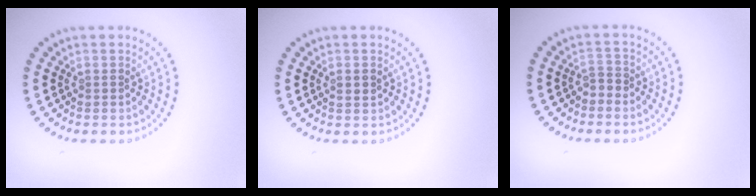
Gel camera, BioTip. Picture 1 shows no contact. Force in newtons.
{"total": 1.1, "press": 1.0, "slide": 0.4}
{"total": 0.9, "press": 0.7, "slide": 0.5}